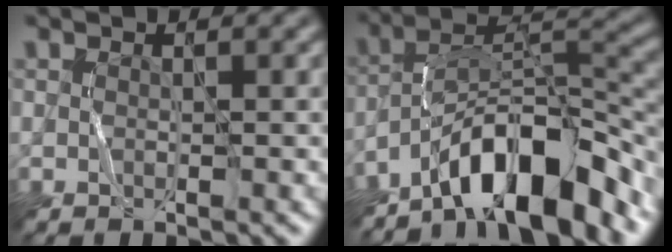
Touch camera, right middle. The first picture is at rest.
{"total": 9.8, "force": [-7.3, 2.4, 6.1], "torque": [-0.093, 0.023, -0.133]}